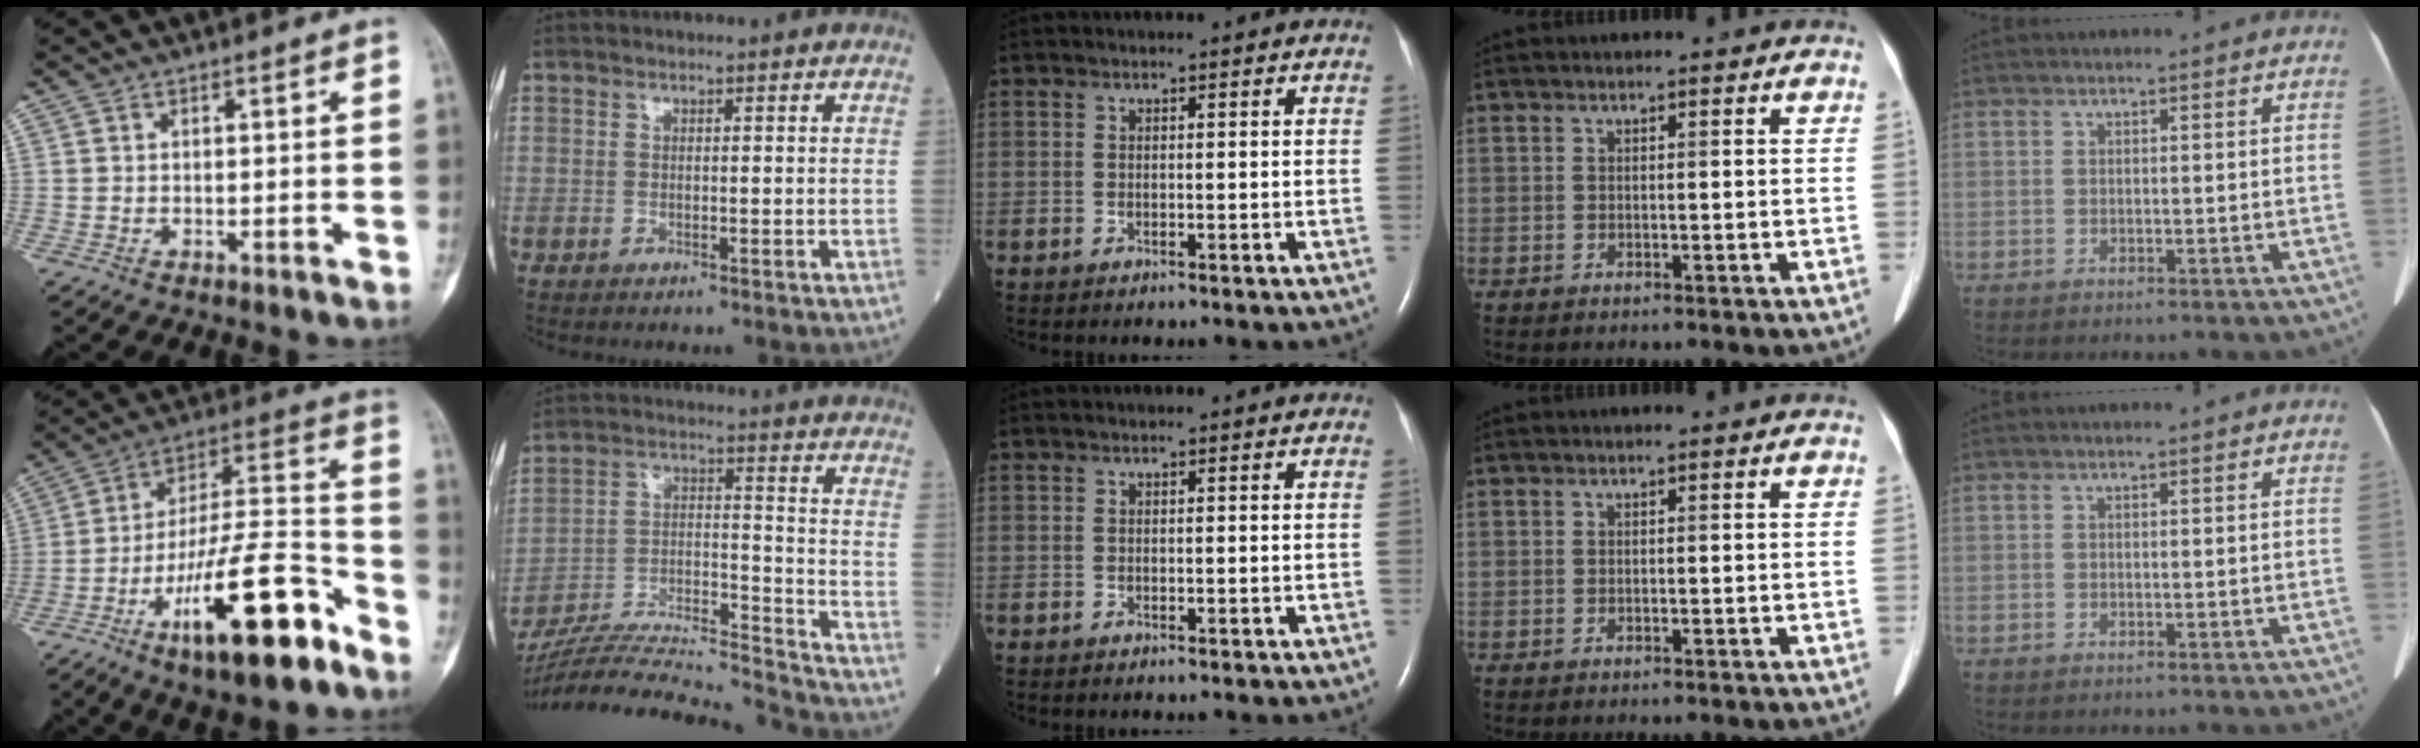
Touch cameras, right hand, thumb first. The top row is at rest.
{"thumb": {"total": 22.6, "force": [-12.6, 5.8, 17.9], "torque": [-0.305, 0.073, -0.211]}, "index": {"total": 20.9, "force": [-19.8, -1.0, 6.6], "torque": [-0.138, -0.002, -0.326]}}